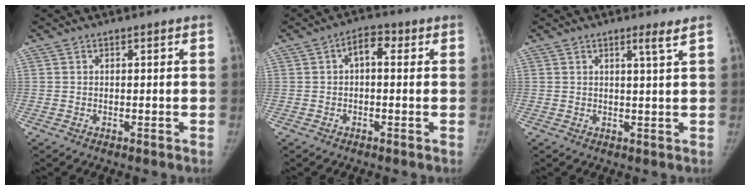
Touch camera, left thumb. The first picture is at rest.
{"total": 4.1, "force": [0.6, 2.4, 3.3], "torque": [-0.033, 0.016, 0.001]}
{"total": 2.3, "force": [1.5, -0.6, 1.7], "torque": [-0.030, -0.016, 0.027]}